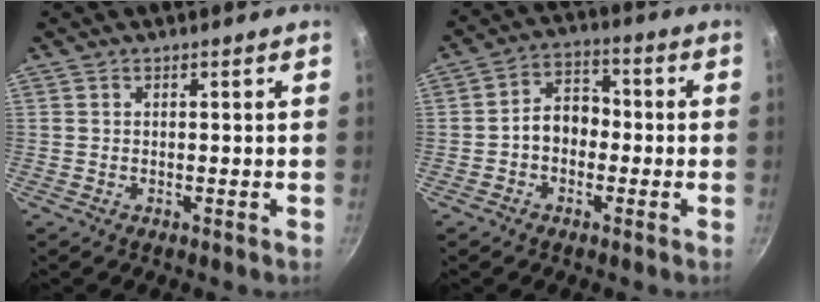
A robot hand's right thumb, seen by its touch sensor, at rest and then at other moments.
{"total": 7.0, "force": [-1.2, 5.3, 4.4], "torque": [-0.036, 0.029, -0.032]}